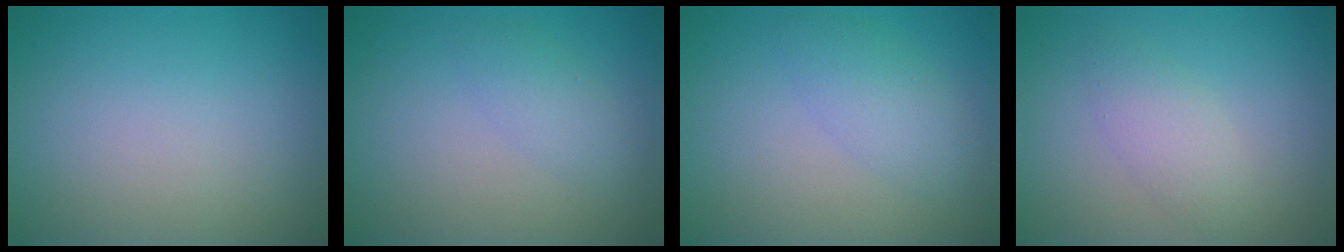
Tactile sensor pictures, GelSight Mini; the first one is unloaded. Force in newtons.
{"total": 1.9, "press": 1.9, "slide": 0.0}
{"total": 2.8, "press": 2.8, "slide": 0.1}
{"total": 2.2, "press": 2.2, "slide": 0.0}